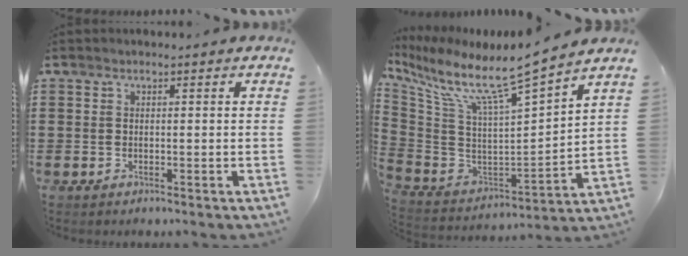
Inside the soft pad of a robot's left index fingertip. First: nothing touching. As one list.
[{"total": 9.6, "force": [7.5, -0.5, 5.9], "torque": [-0.143, -0.072, 0.115]}]